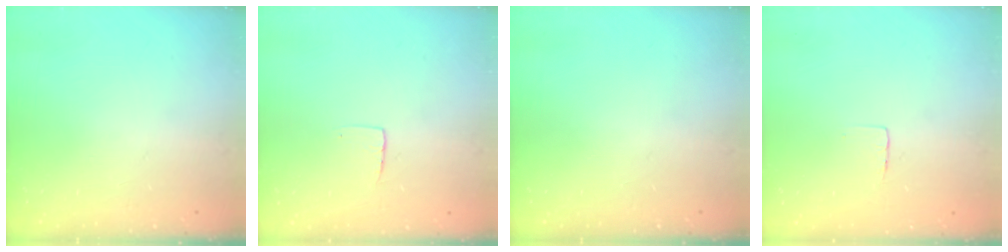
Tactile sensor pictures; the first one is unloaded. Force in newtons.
{"total": 4.5, "press": 4.5, "slide": 0.4}
{"total": 0.0}
{"total": 3.0, "press": 3.0, "slide": 0.1}